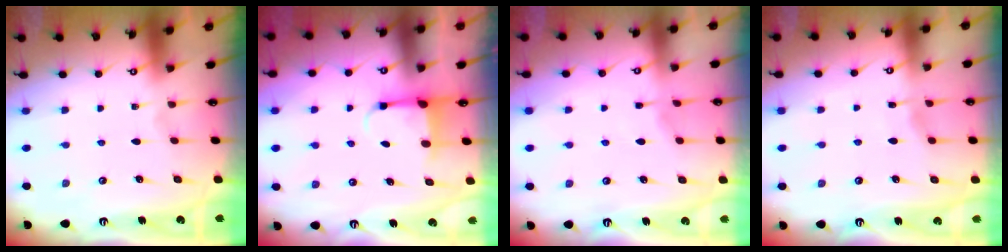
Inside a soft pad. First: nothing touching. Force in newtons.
{"total": 3.8, "press": 3.7, "slide": 1.0}
{"total": 2.1, "press": 2.1, "slide": 0.4}
{"total": 2.6, "press": 2.5, "slide": 0.4}